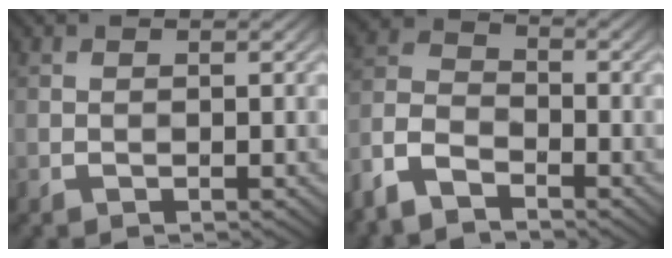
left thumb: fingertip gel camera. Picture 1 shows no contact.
{"total": 7.6, "force": [-5.5, 3.5, 3.8], "torque": [-0.095, -0.010, -0.130]}